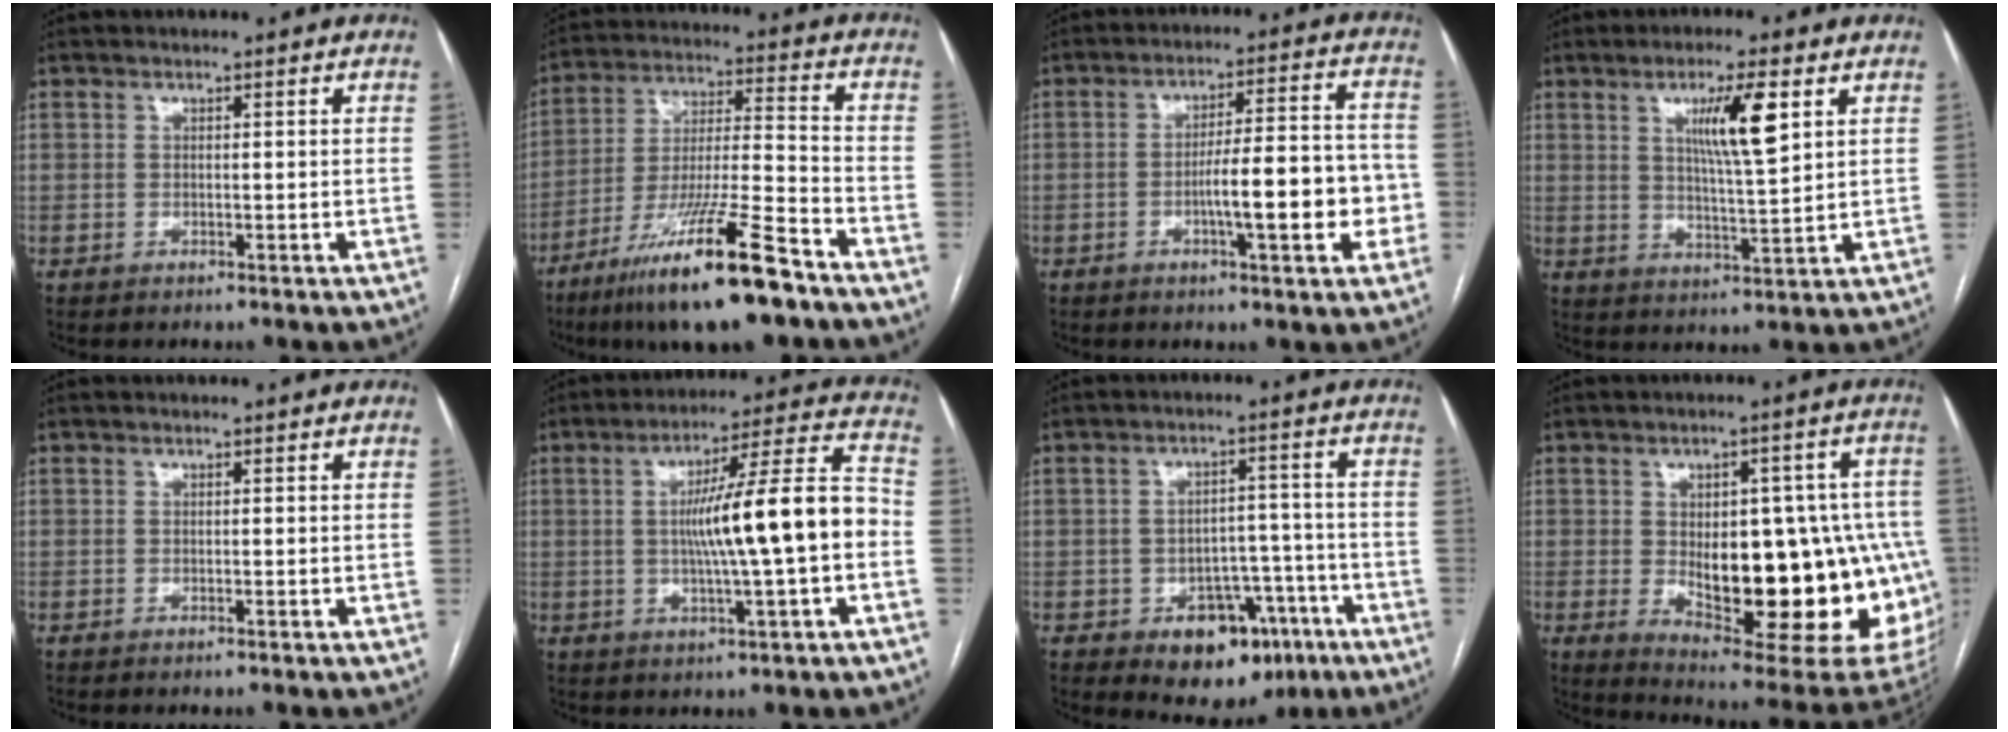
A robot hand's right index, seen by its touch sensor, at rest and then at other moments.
{"total": 18.5, "force": [-12.2, 1.1, 13.8], "torque": [-0.248, -0.034, -0.218]}
{"total": 13.7, "force": [-3.5, 2.1, 13.0], "torque": [-0.200, 0.018, -0.051]}
{"total": 8.4, "force": [3.3, 0.5, 7.7], "torque": [-0.135, -0.003, 0.057]}
{"total": 0.0}
{"total": 14.3, "force": [-1.3, 0.3, 14.3], "torque": [-0.223, 0.019, -0.022]}
{"total": 10.6, "force": [-5.5, 6.7, 6.0], "torque": [-0.062, 0.024, -0.066]}
{"total": 25.7, "force": [-3.6, 10.2, 23.3], "torque": [-0.239, 0.010, -0.019]}